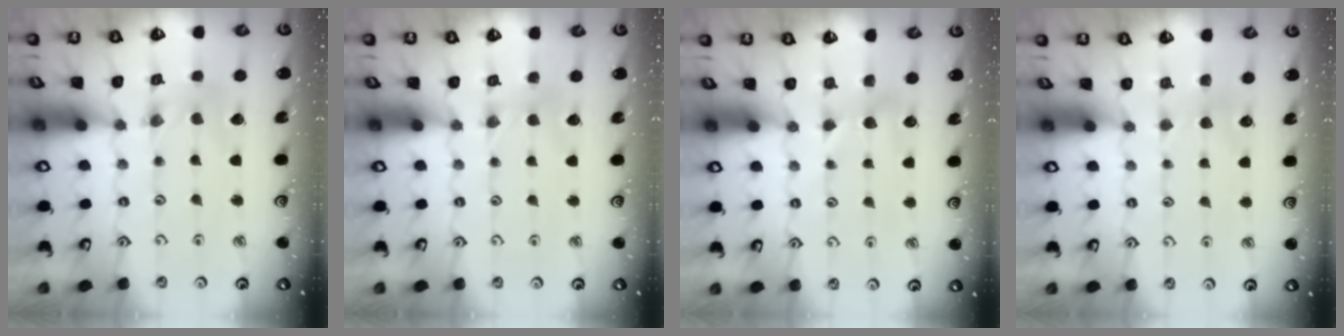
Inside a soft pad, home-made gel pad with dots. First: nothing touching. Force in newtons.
{"total": 2.0, "press": 2.0, "slide": 0.4}
{"total": 2.8, "press": 2.8, "slide": 0.5}
{"total": 2.3, "press": 2.2, "slide": 0.3}